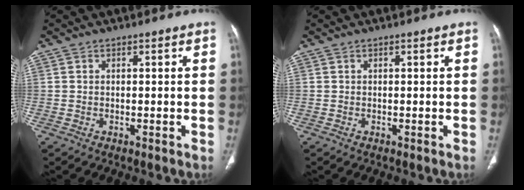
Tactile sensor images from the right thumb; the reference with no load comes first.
{"total": 0.0}